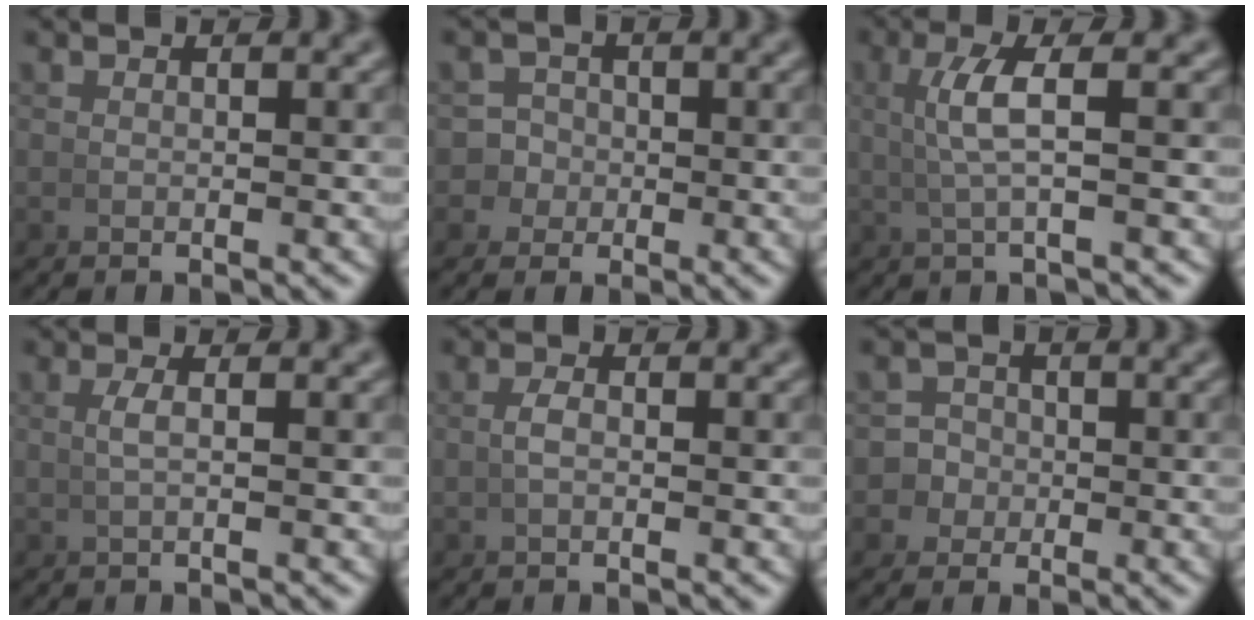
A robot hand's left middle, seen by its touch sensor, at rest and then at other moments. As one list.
[{"total": 4.3, "force": [-1.0, 4.0, 1.0], "torque": [-0.030, -0.018, -0.017]}, {"total": 3.2, "force": [0.7, -0.1, 3.1], "torque": [-0.061, 0.012, 0.012]}, {"total": 1.2, "force": [0.2, -0.2, 1.1], "torque": [-0.027, 0.003, 0.005]}, {"total": 0.9, "force": [-0.1, 0.2, 0.9], "torque": [-0.023, 0.002, -0.001]}, {"total": 4.4, "force": [-1.1, 4.1, 1.1], "torque": [-0.030, -0.018, -0.020]}]